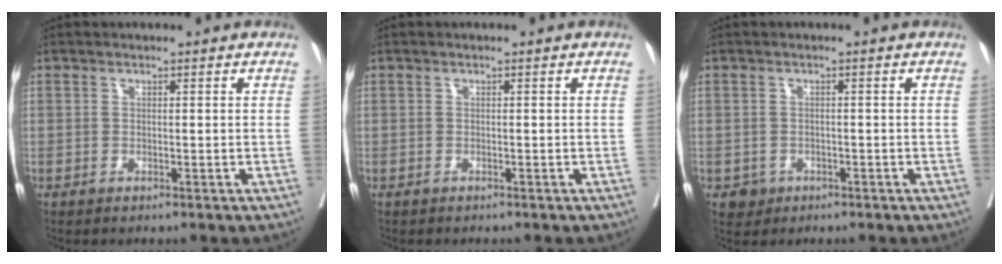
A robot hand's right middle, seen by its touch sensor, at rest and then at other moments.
{"total": 0.7, "force": [-0.6, 0.2, 0.2], "torque": [-0.005, 0.000, -0.009]}
{"total": 2.0, "force": [-1.0, 1.8, 0.3], "torque": [0.001, 0.007, -0.012]}